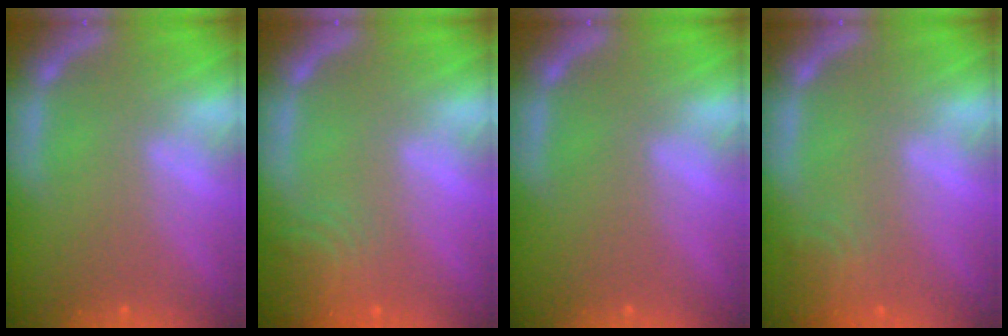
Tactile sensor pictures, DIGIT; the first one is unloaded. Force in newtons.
{"total": 4.5}
{"total": 0.0}
{"total": 2.9}